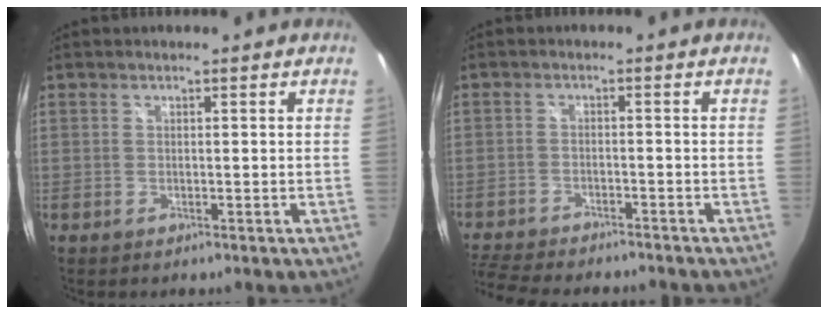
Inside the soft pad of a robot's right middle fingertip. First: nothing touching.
{"total": 11.6, "force": [-10.3, 2.7, 4.8], "torque": [-0.123, -0.020, -0.170]}